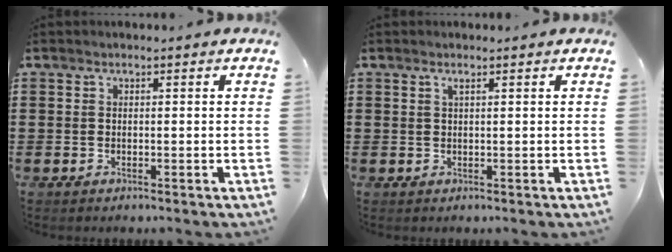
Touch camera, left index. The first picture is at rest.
{"total": 0.9, "force": [0.5, 0.0, 0.8], "torque": [-0.016, -0.001, 0.010]}